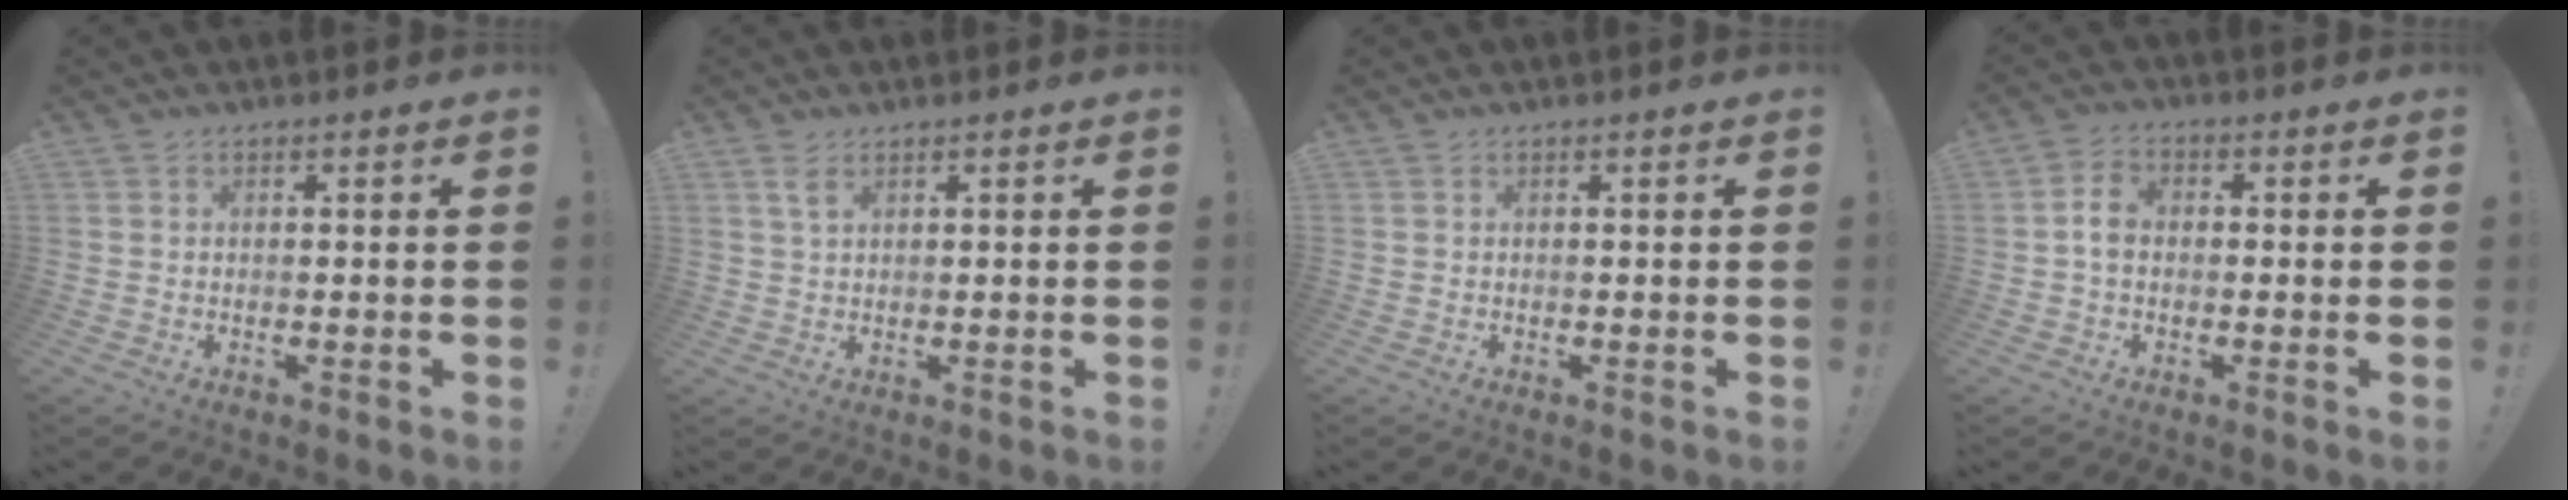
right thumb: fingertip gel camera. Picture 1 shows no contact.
{"total": 2.8, "force": [1.5, 1.1, 2.2], "torque": [-0.046, 0.001, 0.026]}
{"total": 0.0}
{"total": 5.0, "force": [-0.4, 3.5, 3.6], "torque": [-0.063, 0.009, -0.007]}